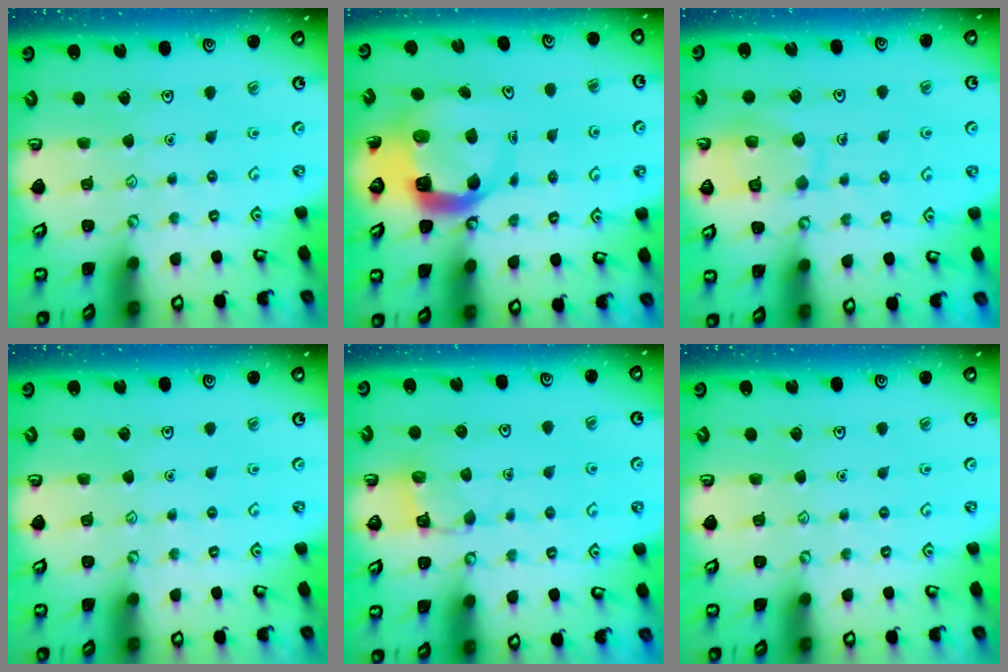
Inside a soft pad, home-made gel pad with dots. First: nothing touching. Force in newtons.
{"total": 8.4, "press": 8.3, "slide": 1.0}
{"total": 11.3, "press": 11.3, "slide": 1.0}
{"total": 0.0}
{"total": 5.4, "press": 5.4, "slide": 0.4}
{"total": 0.0}